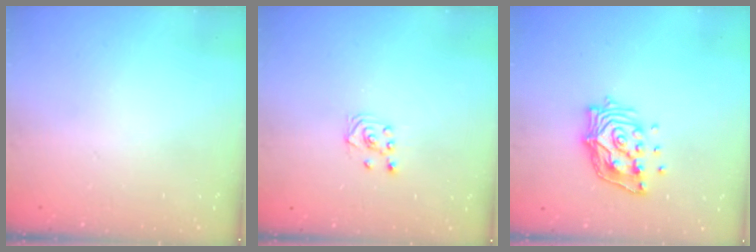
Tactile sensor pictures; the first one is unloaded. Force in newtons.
{"total": 2.3, "press": 2.2, "slide": 0.6}
{"total": 12.4, "press": 12.4, "slide": 1.2}